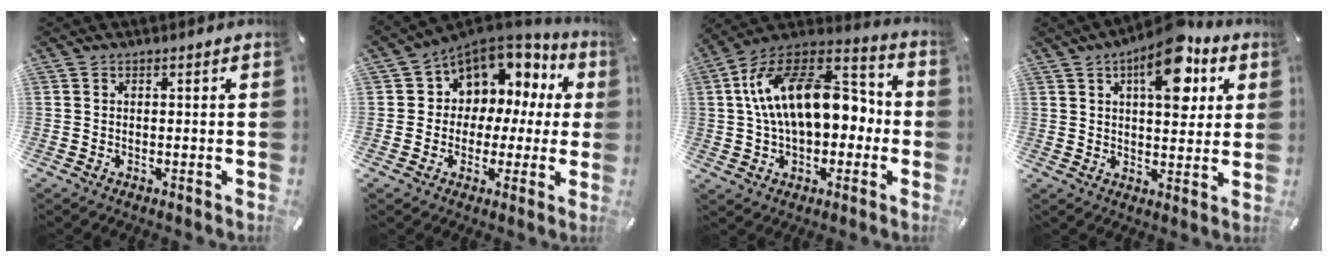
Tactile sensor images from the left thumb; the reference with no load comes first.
{"total": 8.5, "force": [3.5, 7.5, 2.3], "torque": [-0.044, -0.040, 0.068]}
{"total": 21.8, "force": [3.3, 13.5, 16.8], "torque": [-0.302, 0.007, 0.050]}
{"total": 14.8, "force": [7.4, 6.8, 10.8], "torque": [-0.146, -0.029, 0.121]}